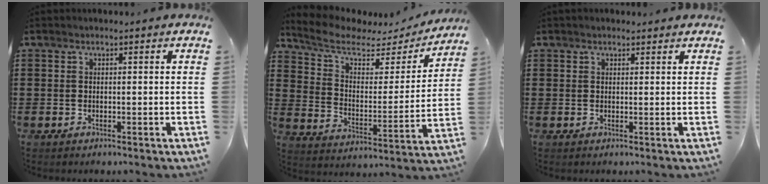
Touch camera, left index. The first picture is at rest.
{"total": 6.3, "force": [4.8, 2.6, 3.3], "torque": [-0.089, -0.027, 0.080]}
{"total": 0.8, "force": [0.8, 0.3, 0.2], "torque": [-0.004, 0.002, 0.015]}